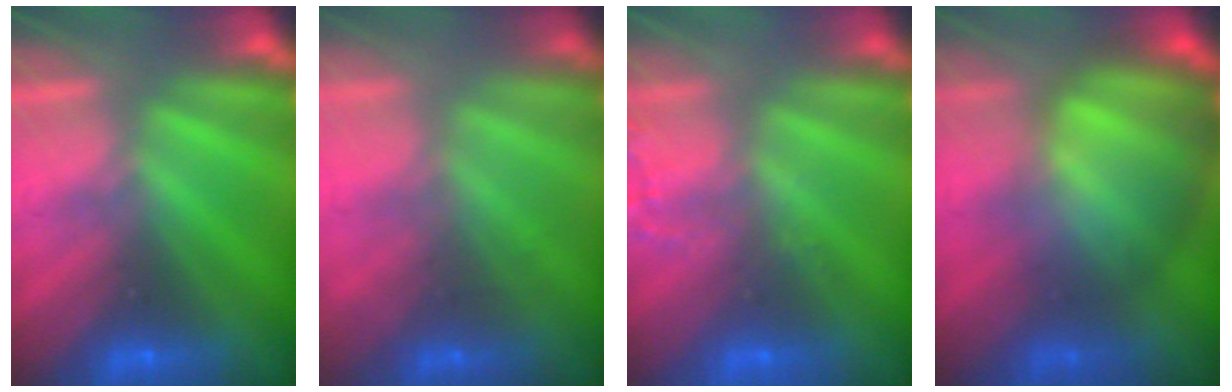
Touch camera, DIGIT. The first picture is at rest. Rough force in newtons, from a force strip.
{"total": 1.6}
{"total": 1.7}
{"total": 8.0}